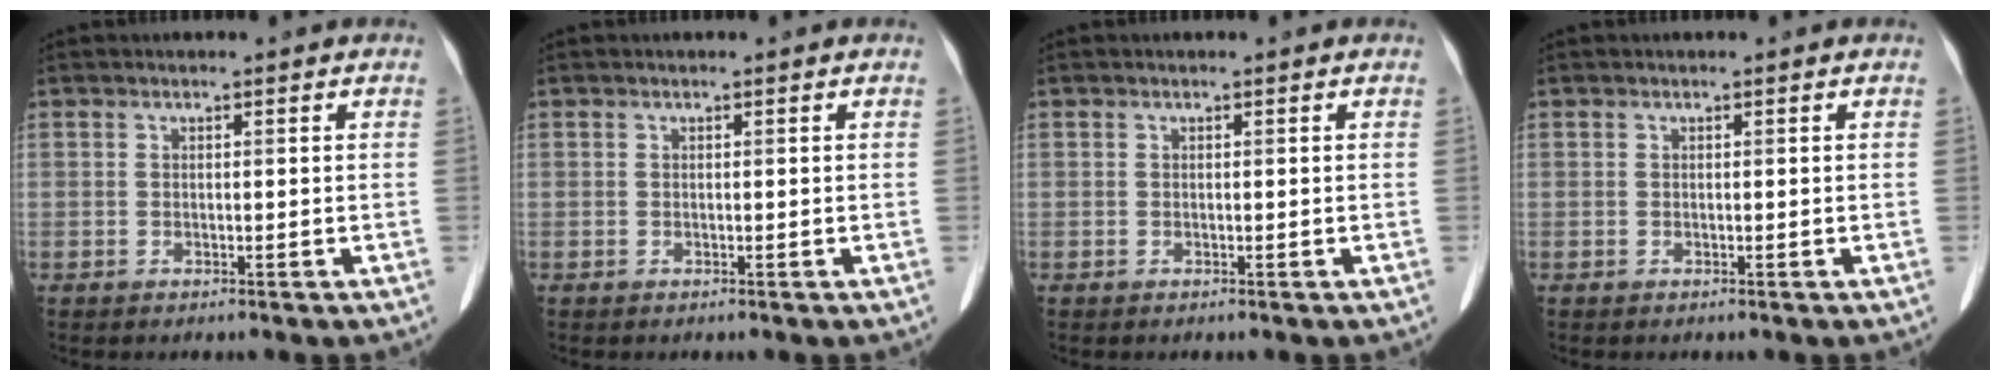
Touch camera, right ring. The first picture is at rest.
{"total": 0.0}
{"total": 0.0}
{"total": 0.0}